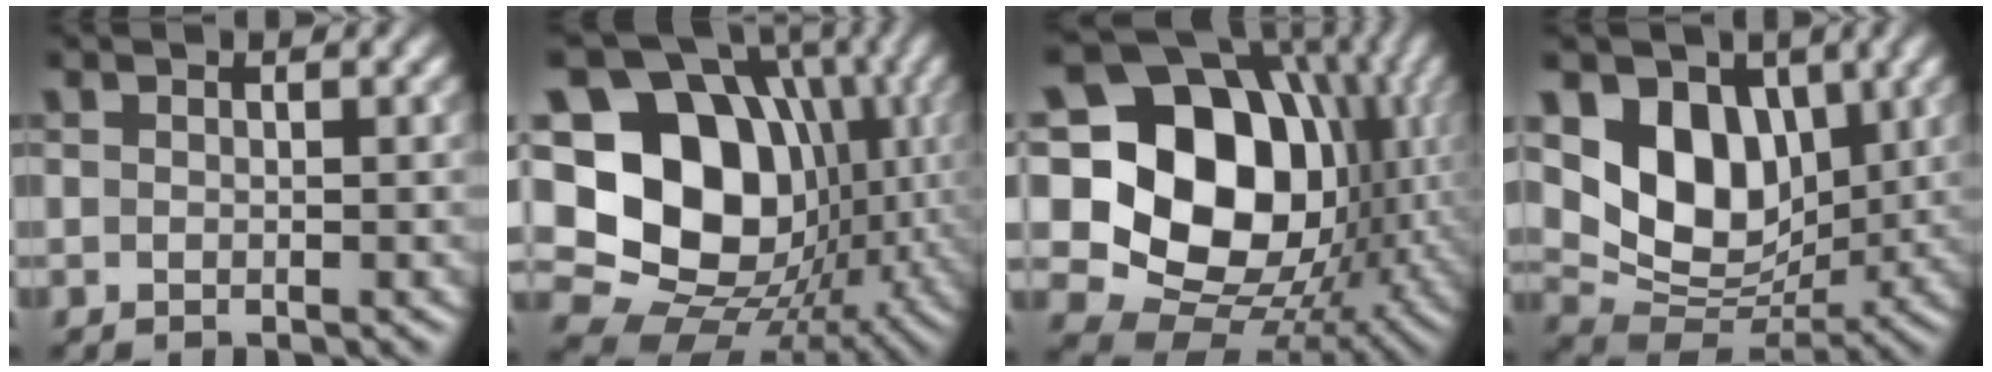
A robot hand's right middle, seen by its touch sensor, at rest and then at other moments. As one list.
[{"total": 18.8, "force": [0.8, 15.4, 10.8], "torque": [-0.191, 0.002, 0.017]}, {"total": 18.6, "force": [1.8, 14.3, 11.7], "torque": [-0.201, -0.003, 0.039]}, {"total": 8.5, "force": [2.5, 6.2, 5.3], "torque": [-0.094, -0.022, 0.041]}]